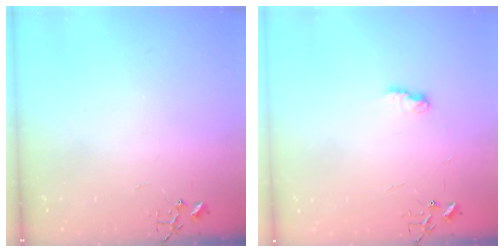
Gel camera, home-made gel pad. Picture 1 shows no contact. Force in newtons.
{"total": 6.3, "press": 6.3, "slide": 0.1}